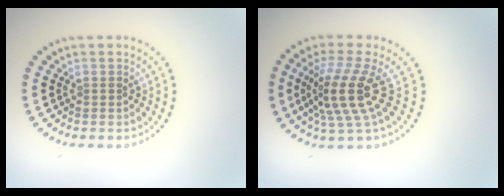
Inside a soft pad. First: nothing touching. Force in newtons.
{"total": 4.7, "press": 3.4, "slide": 3.2}